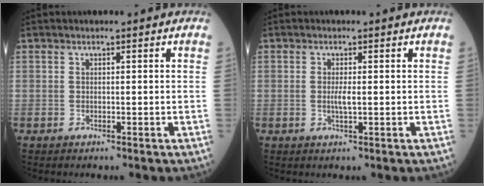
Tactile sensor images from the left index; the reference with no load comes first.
{"total": 1.8, "force": [-0.2, 0.2, 1.8], "torque": [-0.039, -0.003, -0.003]}